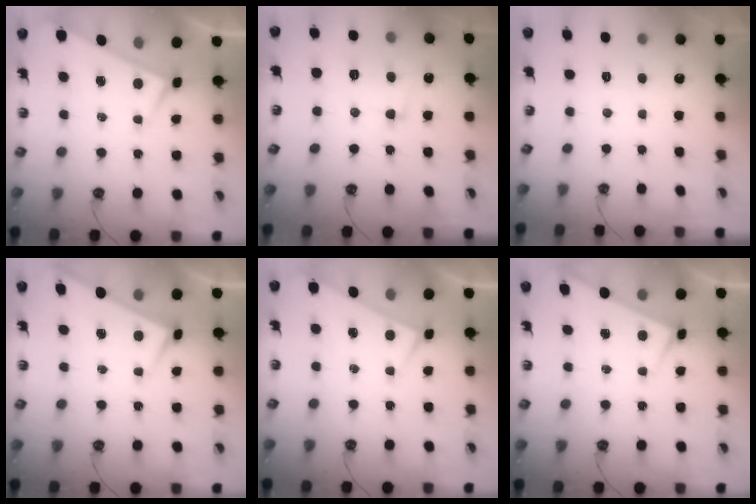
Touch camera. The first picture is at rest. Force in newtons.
{"total": 2.9, "press": 2.9, "slide": 0.4}
{"total": 0.0}
{"total": 1.7, "press": 1.7, "slide": 0.2}
{"total": 0.0}
{"total": 1.2, "press": 1.1, "slide": 0.6}